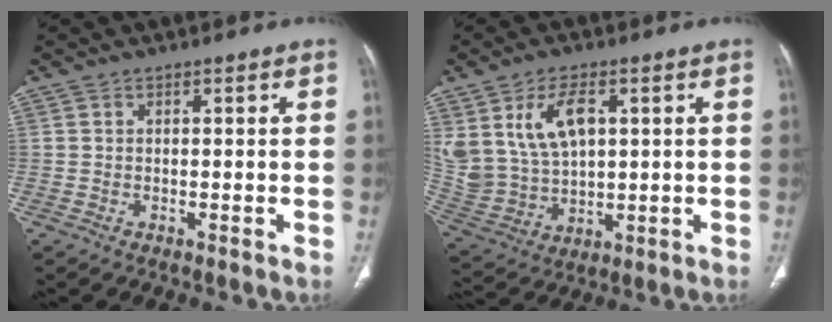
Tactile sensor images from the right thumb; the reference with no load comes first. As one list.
[{"total": 14.6, "force": [5.2, 8.9, 10.3], "torque": [-0.205, -0.015, 0.123]}]